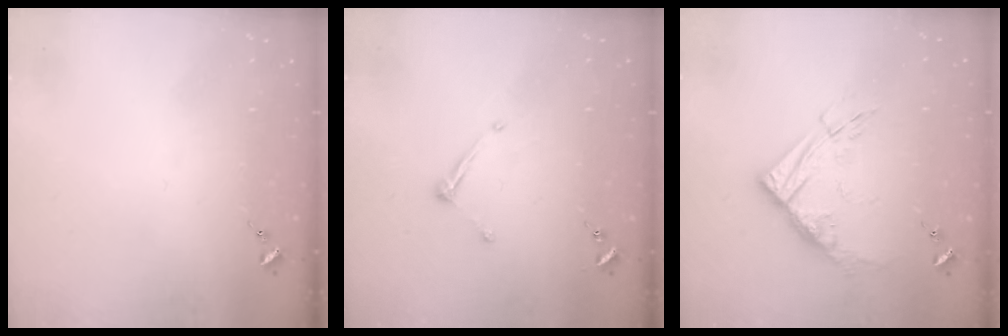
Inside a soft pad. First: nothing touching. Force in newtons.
{"total": 6.7, "press": 6.7, "slide": 0.3}
{"total": 12.7, "press": 12.6, "slide": 1.3}